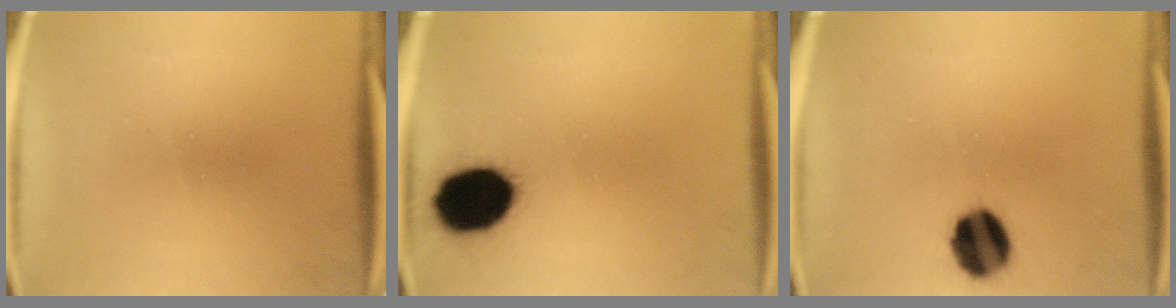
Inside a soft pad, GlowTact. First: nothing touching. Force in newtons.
{"total": 16.1}
{"total": 11.7}